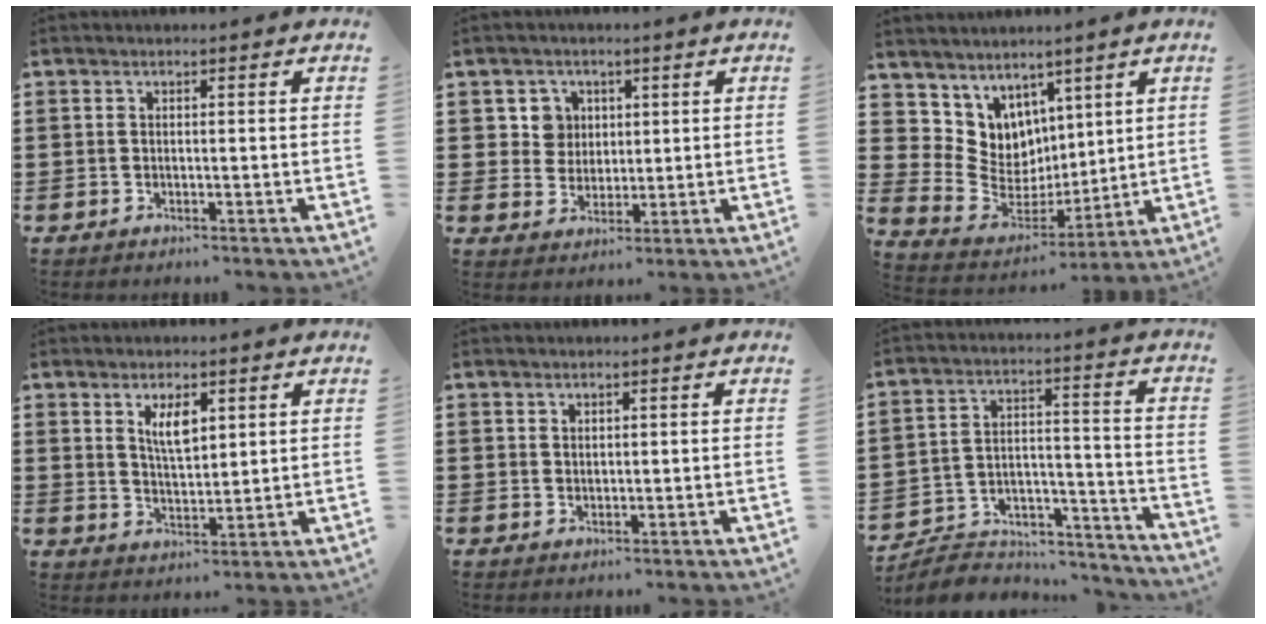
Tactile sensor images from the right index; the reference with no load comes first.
{"total": 4.7, "force": [1.7, 4.3, 0.9], "torque": [-0.041, 0.016, 0.030]}
{"total": 7.4, "force": [4.6, 5.8, -0.2], "torque": [-0.053, -0.057, 0.091]}
{"total": 4.6, "force": [2.3, 1.7, 3.6], "torque": [-0.068, 0.002, 0.038]}
{"total": 1.2, "force": [1.0, 0.6, 0.2], "torque": [-0.004, 0.002, 0.019]}
{"total": 6.6, "force": [-6.1, 2.1, 1.5], "torque": [-0.033, 0.012, -0.120]}